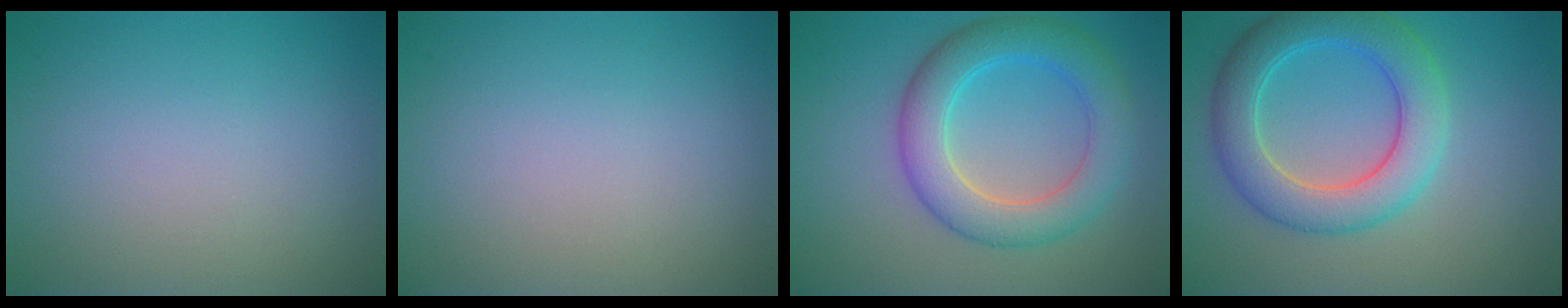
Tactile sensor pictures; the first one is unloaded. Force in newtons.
{"total": 0.0}
{"total": 6.0, "press": 6.0, "slide": 0.1}
{"total": 6.4, "press": 6.3, "slide": 0.4}